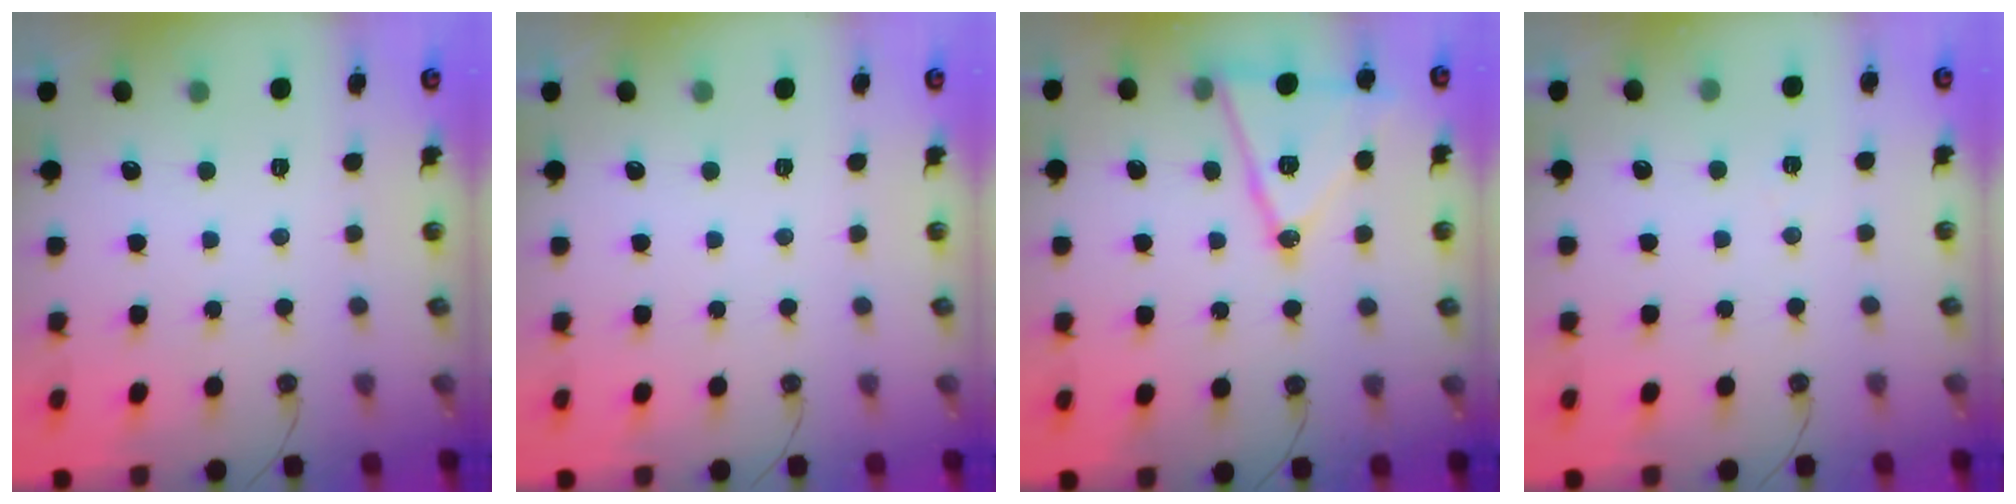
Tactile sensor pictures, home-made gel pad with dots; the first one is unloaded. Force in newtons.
{"total": 0.0}
{"total": 15.6, "press": 15.1, "slide": 3.6}
{"total": 5.0, "press": 2.6, "slide": 4.3}